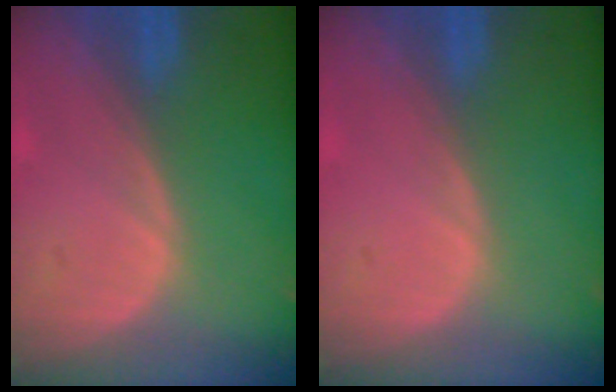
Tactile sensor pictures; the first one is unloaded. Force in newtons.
{"total": 0.0}